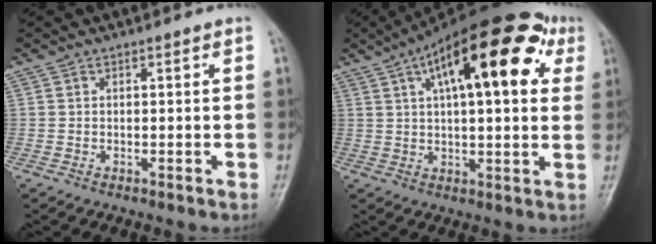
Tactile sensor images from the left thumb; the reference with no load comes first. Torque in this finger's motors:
{"motor_torque": [2.08, 2.13, 1.89, -0.88, 0.20]}